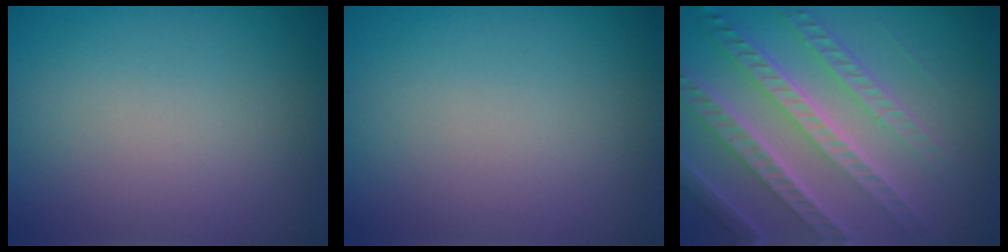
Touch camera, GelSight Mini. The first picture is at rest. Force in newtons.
{"total": 0.0}
{"total": 7.8, "press": 5.4, "slide": 5.6}